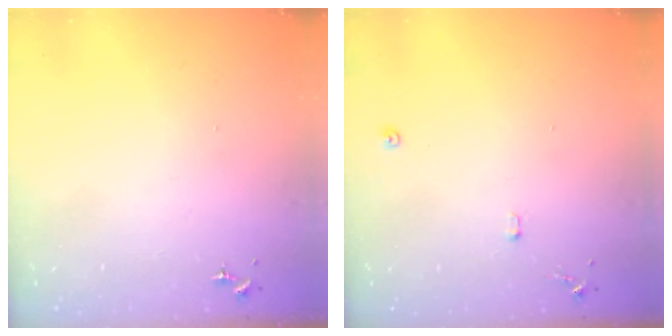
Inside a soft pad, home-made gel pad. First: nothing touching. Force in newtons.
{"total": 7.4, "press": 7.4, "slide": 0.8}